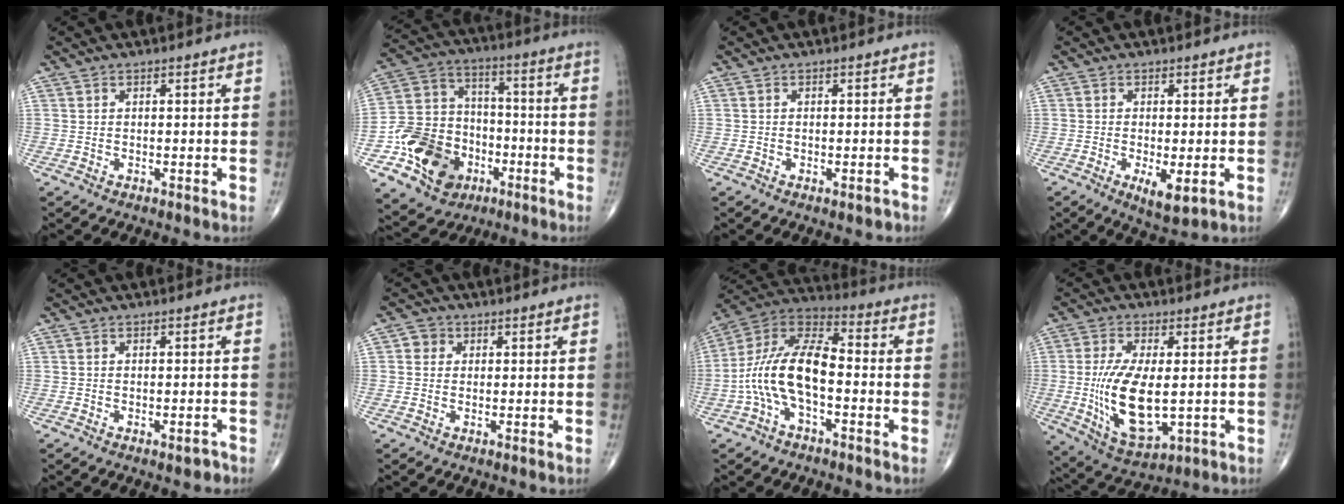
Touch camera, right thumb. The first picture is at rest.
{"total": 17.5, "force": [-6.8, 13.9, 8.3], "torque": [-0.124, 0.060, -0.115]}
{"total": 1.2, "force": [-0.7, 0.4, 0.9], "torque": [-0.011, 0.000, -0.008]}
{"total": 5.1, "force": [-1.4, 1.7, 4.6], "torque": [-0.079, -0.015, -0.019]}
{"total": 1.7, "force": [-1.0, 0.7, 1.2], "torque": [-0.014, 0.005, -0.012]}
{"total": 2.4, "force": [0.5, 2.3, 0.8], "torque": [0.001, 0.003, 0.002]}
{"total": 15.1, "force": [-2.9, 7.4, 12.9], "torque": [-0.253, 0.045, -0.062]}
{"total": 14.7, "force": [-1.0, 6.7, 13.0], "torque": [-0.246, -0.020, -0.003]}